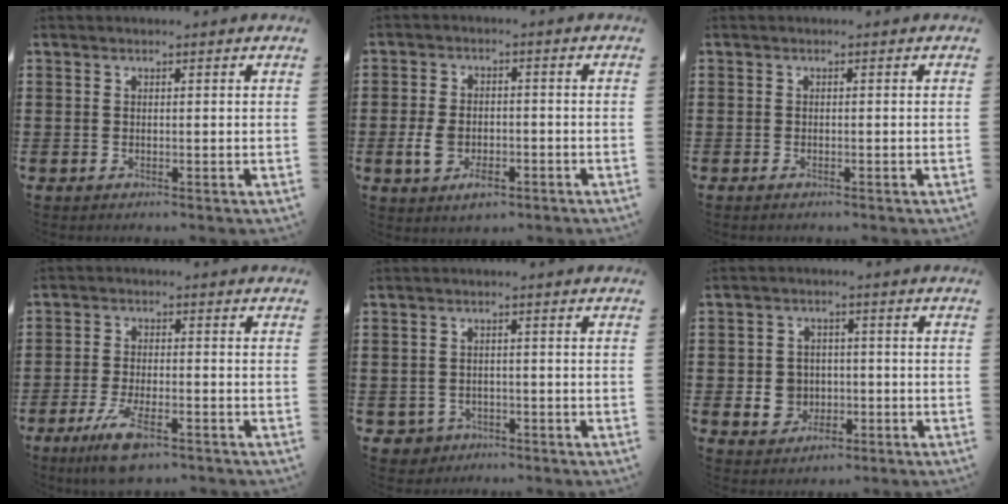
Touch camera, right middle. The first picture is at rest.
{"total": 5.1, "force": [-2.2, 2.8, 3.7], "torque": [-0.084, 0.001, -0.046]}
{"total": 0.6, "force": [-0.5, 0.2, 0.3], "torque": [-0.008, -0.003, -0.008]}
{"total": 7.8, "force": [-4.7, 2.3, 5.8], "torque": [-0.124, -0.002, -0.085]}
{"total": 1.9, "force": [-1.4, 1.3, 0.0], "torque": [-0.009, 0.002, -0.033]}
{"total": 4.8, "force": [-1.2, 4.3, 1.7], "torque": [-0.033, 0.008, -0.023]}